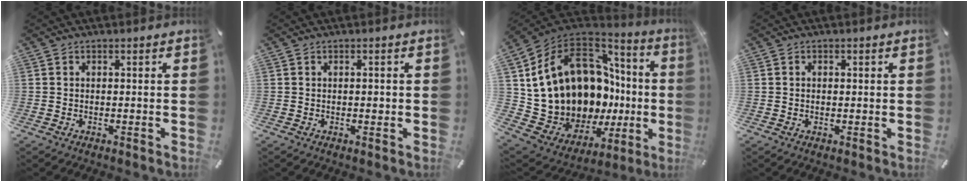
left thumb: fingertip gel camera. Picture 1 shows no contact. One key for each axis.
{"total": 0.9, "fx": 0.0, "fy": 0.6, "fz": 0.7, "tx": -0.014, "ty": 0.002, "tz": -0.002}
{"total": 18.7, "fx": 3.3, "fy": 13.4, "fz": 12.5, "tx": -0.197, "ty": -0.089, "tz": 0.120}
{"total": 0.9, "fx": 0.1, "fy": 0.8, "fz": 0.4, "tx": -0.008, "ty": 0.004, "tz": 0.001}